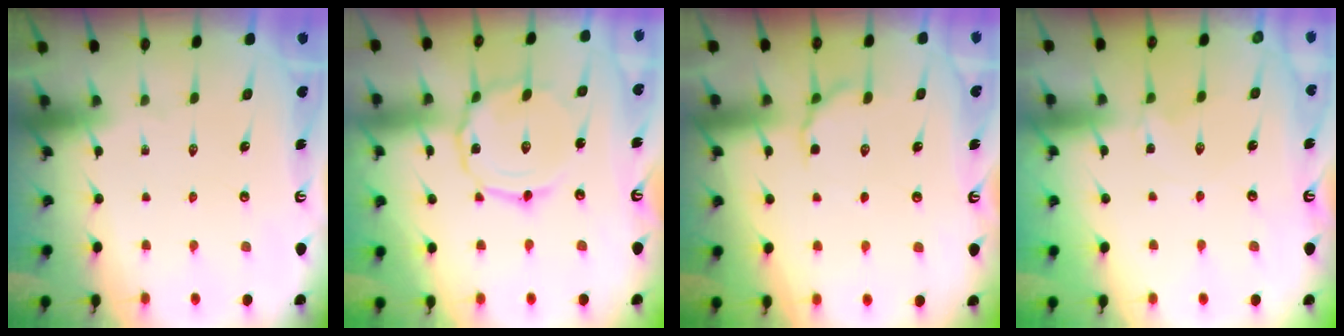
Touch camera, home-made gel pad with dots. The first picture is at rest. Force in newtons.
{"total": 8.3, "press": 8.2, "slide": 0.4}
{"total": 5.9, "press": 5.6, "slide": 2.0}
{"total": 0.0}